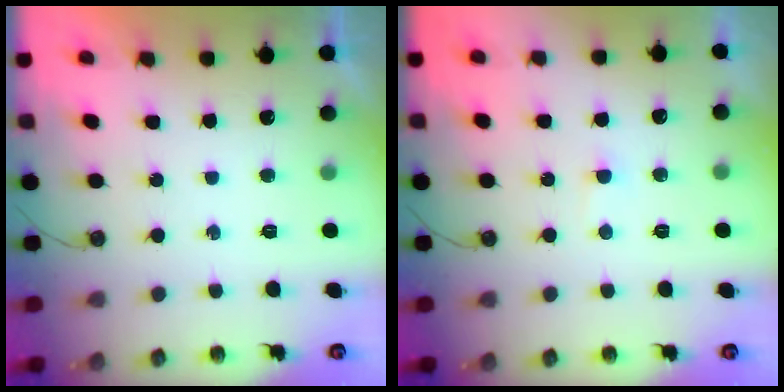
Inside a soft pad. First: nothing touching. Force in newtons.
{"total": 1.4, "press": 1.4, "slide": 0.3}